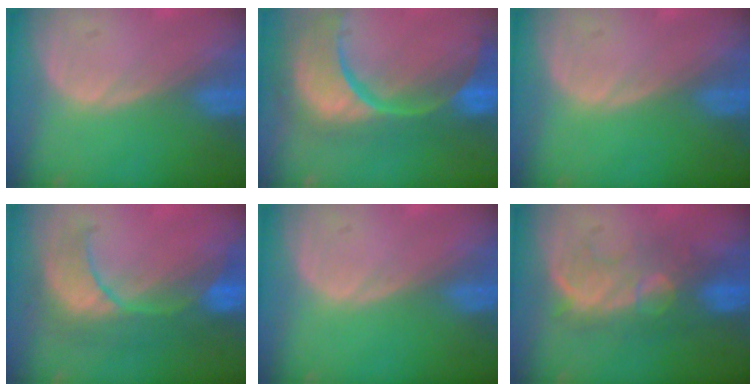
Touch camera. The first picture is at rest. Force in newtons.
{"total": 14.8, "press": 11.7, "slide": 9.0}
{"total": 0.0}
{"total": 8.1, "press": 8.1, "slide": 0.7}
{"total": 0.0}
{"total": 8.0, "press": 7.8, "slide": 1.4}